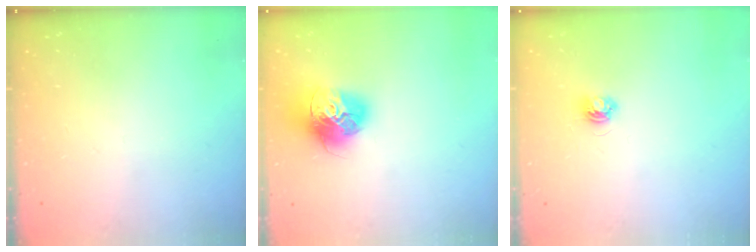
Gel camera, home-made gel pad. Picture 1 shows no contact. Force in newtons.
{"total": 15.9, "press": 15.8, "slide": 1.7}
{"total": 3.9, "press": 3.9, "slide": 0.4}